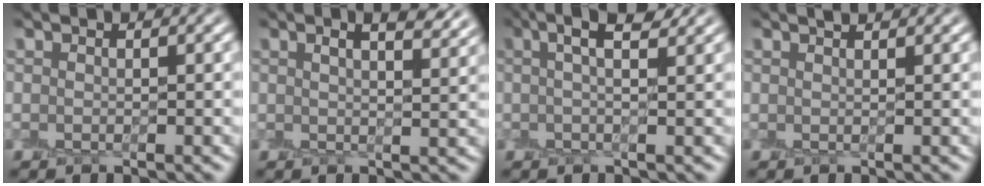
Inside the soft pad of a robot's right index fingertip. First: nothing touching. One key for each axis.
{"total": 4.4, "fx": 2.6, "fy": 1.3, "fz": 3.2, "tx": -0.032, "ty": 0.016, "tz": 0.021}
{"total": 3.4, "fx": 1.4, "fy": 0.6, "fz": 3.0, "tx": -0.049, "ty": 0.009, "tz": 0.021}
{"total": 1.0, "fx": 0.8, "fy": 0.2, "fz": 0.5, "tx": -0.008, "ty": 0.000, "tz": 0.009}